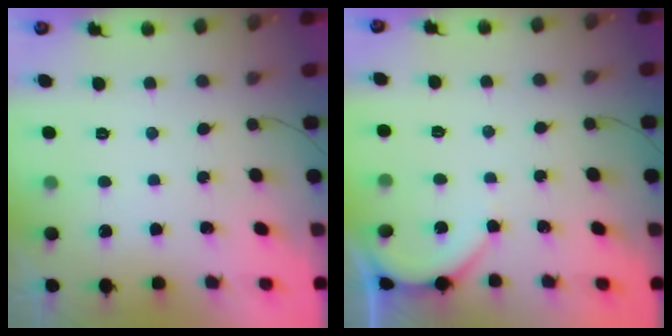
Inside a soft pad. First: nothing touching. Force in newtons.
{"total": 2.8, "press": 2.8, "slide": 0.4}